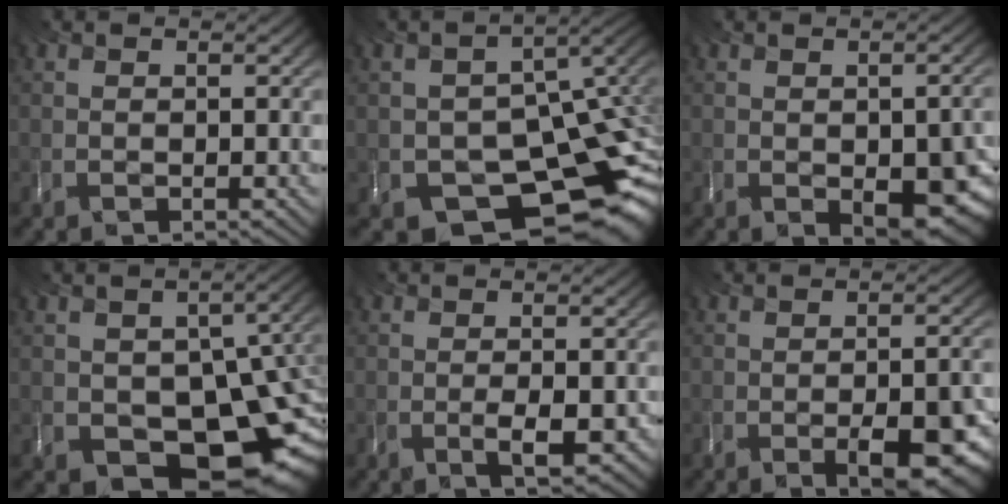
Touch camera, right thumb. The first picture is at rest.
{"total": 14.8, "force": [-6.5, 9.3, 9.5], "torque": [-0.133, -0.035, -0.079]}
{"total": 10.5, "force": [-3.5, 5.7, 8.1], "torque": [-0.086, -0.039, -0.020]}
{"total": 14.4, "force": [-4.3, 9.0, 10.4], "torque": [-0.159, -0.036, -0.047]}
{"total": 3.7, "force": [-1.3, 1.3, 3.2], "torque": [-0.050, -0.014, -0.009]}
{"total": 9.3, "force": [-3.9, 3.4, 7.8], "torque": [-0.097, -0.018, -0.042]}